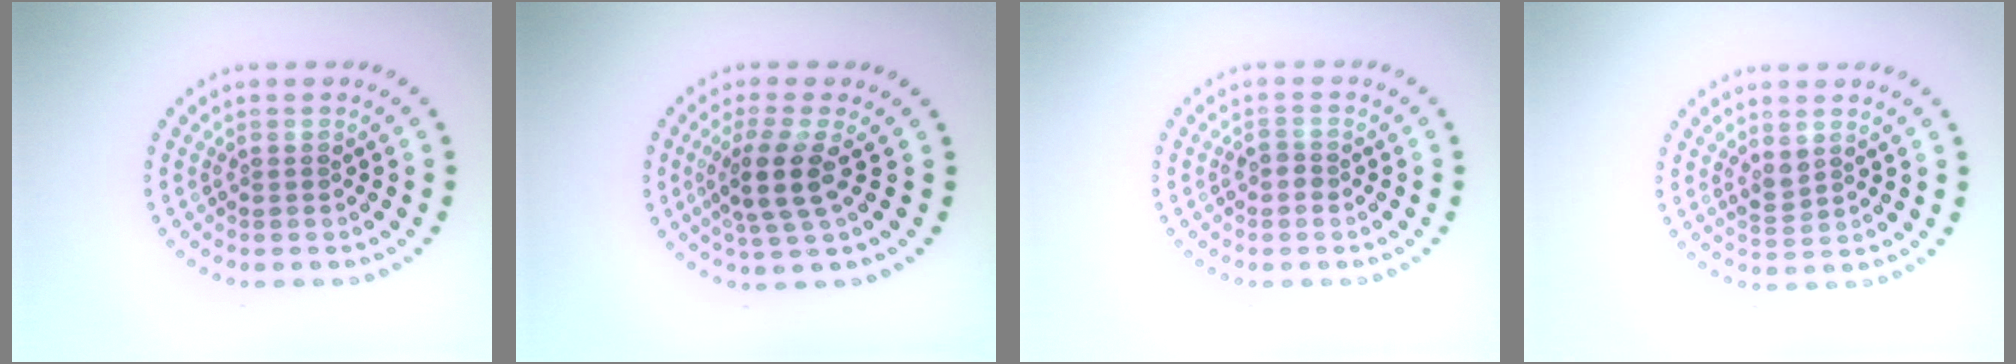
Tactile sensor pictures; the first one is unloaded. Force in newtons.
{"total": 3.6, "press": 2.9, "slide": 2.2}
{"total": 1.0, "press": 0.9, "slide": 0.4}
{"total": 1.4, "press": 1.3, "slide": 0.5}